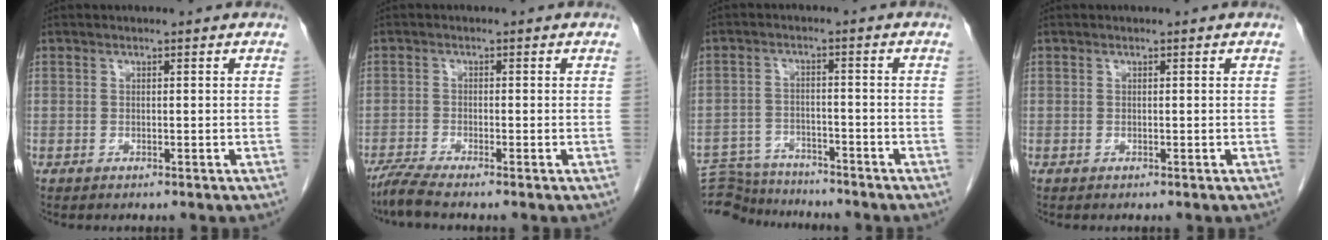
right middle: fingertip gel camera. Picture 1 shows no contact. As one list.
[{"total": 3.0, "force": [-2.5, -0.5, 1.5], "torque": [-0.040, -0.010, -0.055]}, {"total": 10.3, "force": [-10.0, 2.1, 1.3], "torque": [-0.025, 0.008, -0.157]}, {"total": 0.0}]